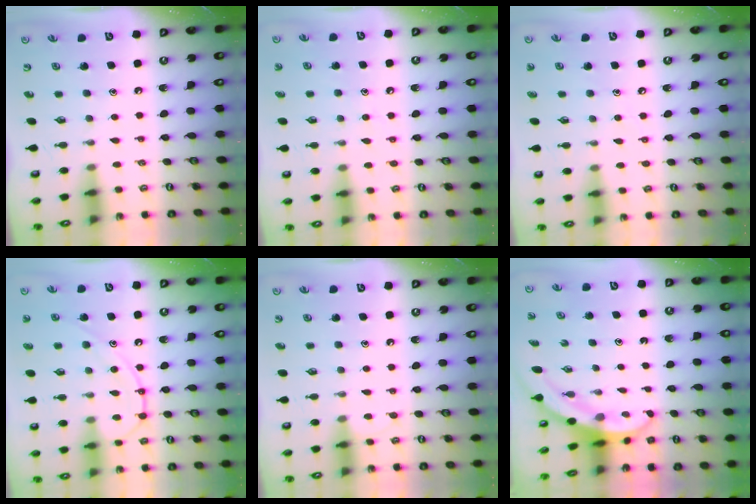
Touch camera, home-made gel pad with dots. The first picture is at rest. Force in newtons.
{"total": 6.5, "press": 6.5, "slide": 0.8}
{"total": 6.2, "press": 6.2, "slide": 0.5}
{"total": 13.5, "press": 13.4, "slide": 1.3}
{"total": 4.6, "press": 4.5, "slide": 0.5}
{"total": 3.7, "press": 3.7, "slide": 0.1}